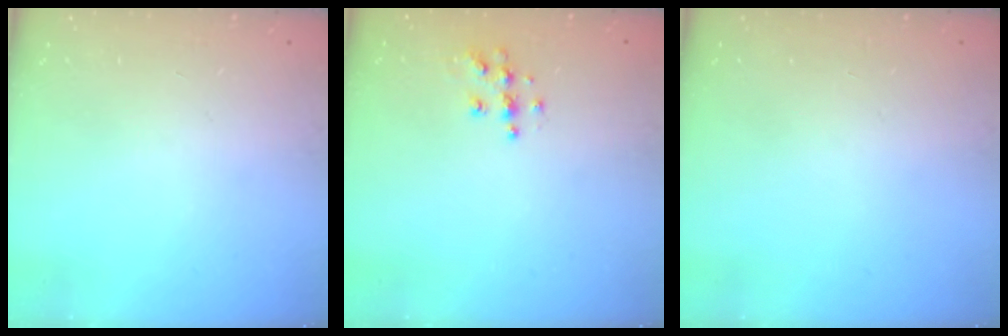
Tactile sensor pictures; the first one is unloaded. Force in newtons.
{"total": 6.4, "press": 6.4, "slide": 0.2}
{"total": 0.0}